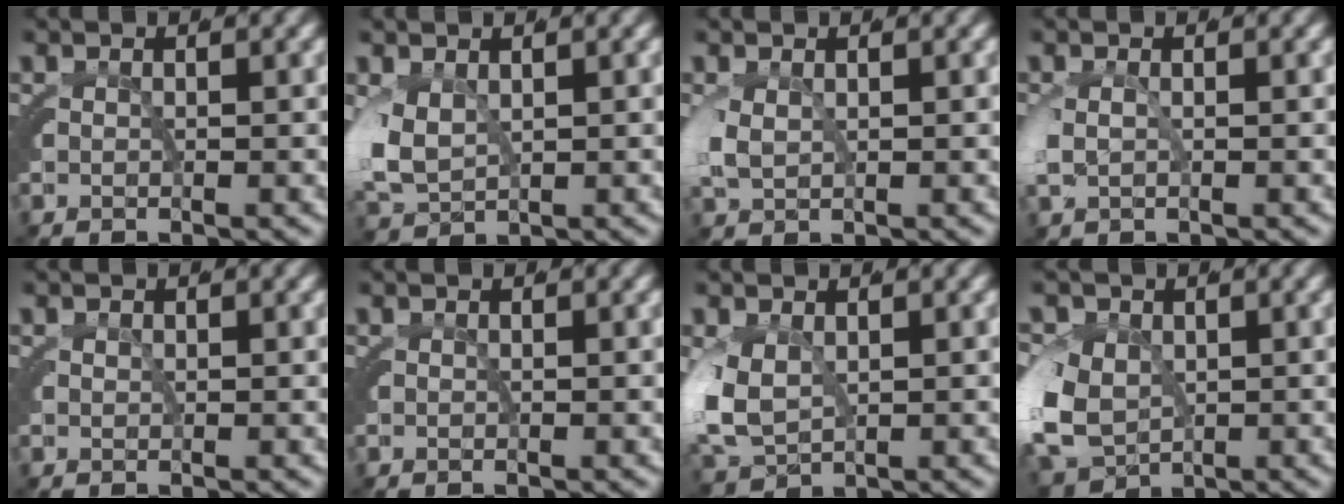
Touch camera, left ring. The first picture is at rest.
{"total": 4.2, "force": [0.6, 3.2, 2.6], "torque": [-0.091, -0.025, 0.031]}
{"total": 1.8, "force": [0.4, 1.1, 1.4], "torque": [-0.054, -0.013, 0.023]}
{"total": 1.2, "force": [-0.1, 0.4, 1.1], "torque": [-0.048, -0.009, 0.009]}
{"total": 0.6, "force": [0.4, 0.4, 0.3], "torque": [-0.008, -0.002, 0.009]}
{"total": 0.0}
{"total": 4.7, "force": [0.0, 3.6, 3.0], "torque": [-0.101, -0.031, 0.024]}
{"total": 8.5, "force": [-1.8, 7.2, 4.2], "torque": [-0.126, -0.046, -0.010]}